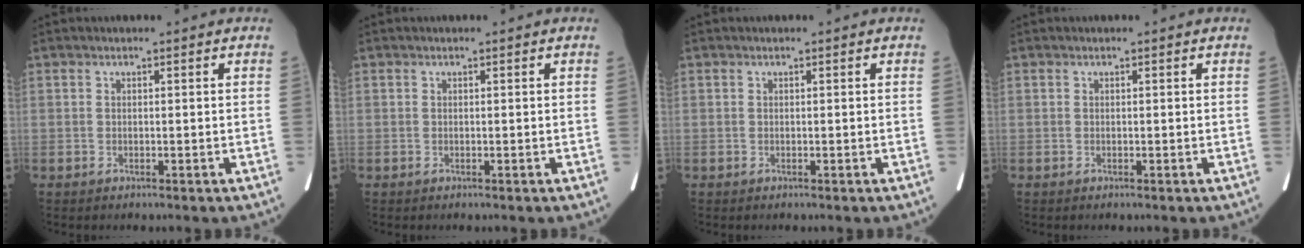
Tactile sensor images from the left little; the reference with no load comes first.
{"total": 0.0}
{"total": 0.0}
{"total": 0.0}